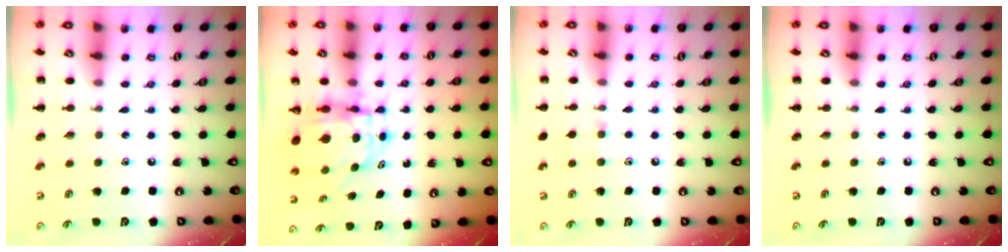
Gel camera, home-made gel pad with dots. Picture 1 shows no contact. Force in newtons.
{"total": 6.5, "press": 6.3, "slide": 1.5}
{"total": 4.7, "press": 4.3, "slide": 1.9}
{"total": 0.0}